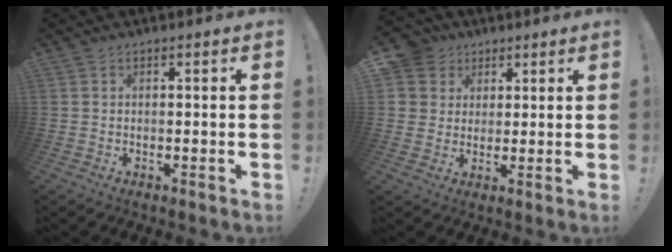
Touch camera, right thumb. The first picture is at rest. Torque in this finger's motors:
{"motor_torque": [0.37, 0.35, -0.21, 0.22, -0.03]}